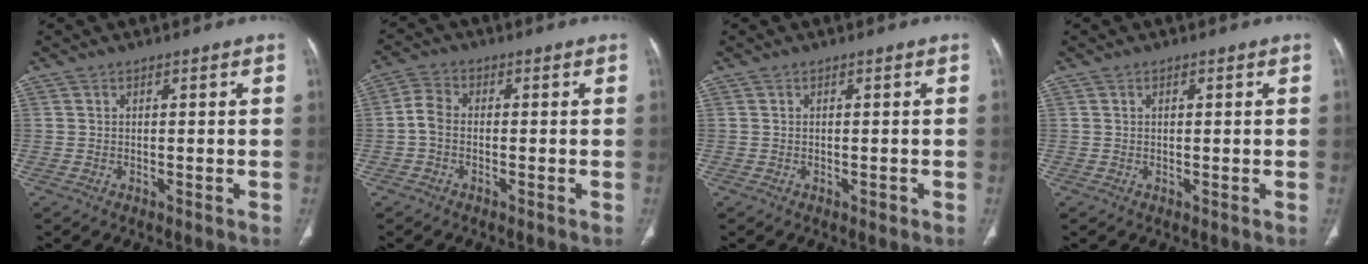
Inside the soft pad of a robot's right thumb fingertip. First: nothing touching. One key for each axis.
{"total": 3.6, "fx": -0.8, "fy": 2.5, "fz": 2.5, "tx": -0.050, "ty": 0.012, "tz": -0.024}
{"total": 0.5, "fx": -0.3, "fy": 0.2, "fz": 0.3, "tx": -0.005, "ty": 0.002, "tz": -0.003}
{"total": 0.5, "fx": 0.2, "fy": 0.2, "fz": 0.5, "tx": -0.007, "ty": -0.001, "tz": 0.004}